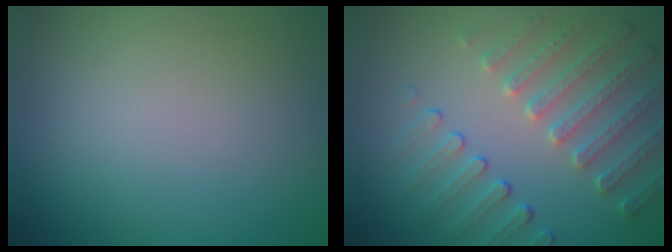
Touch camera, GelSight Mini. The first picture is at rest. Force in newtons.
{"total": 4.6, "press": 3.8, "slide": 2.6}